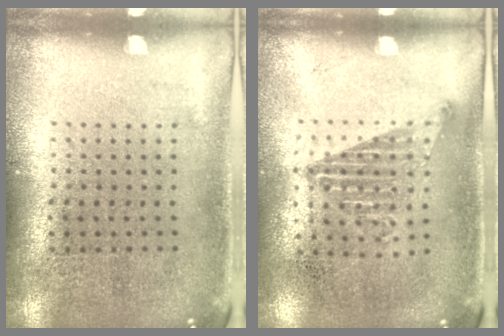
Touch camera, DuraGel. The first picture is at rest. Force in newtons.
{"total": 1.1, "press": 1.0, "slide": 0.5}